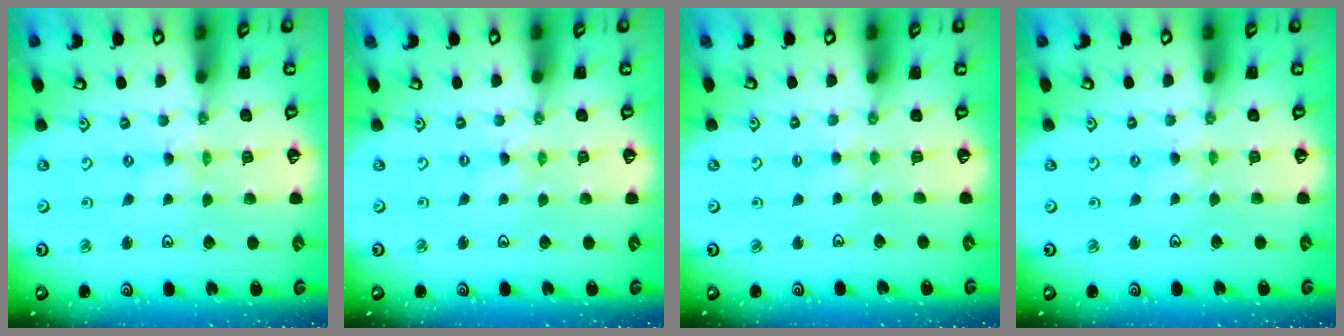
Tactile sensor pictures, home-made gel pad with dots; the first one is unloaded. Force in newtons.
{"total": 0.0}
{"total": 2.2, "press": 2.2, "slide": 0.5}
{"total": 1.8, "press": 1.8, "slide": 0.5}